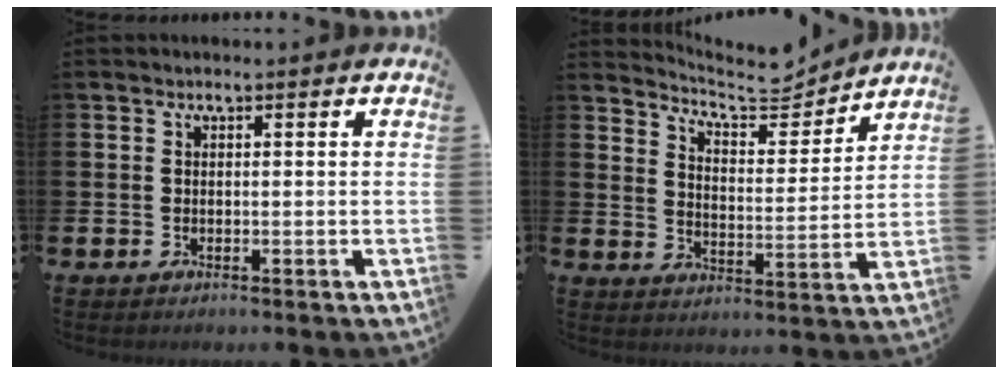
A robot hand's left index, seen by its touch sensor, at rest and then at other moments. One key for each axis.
{"total": 6.5, "fx": 6.3, "fy": 1.4, "fz": 1.1, "tx": -0.037, "ty": -0.051, "tz": 0.106}